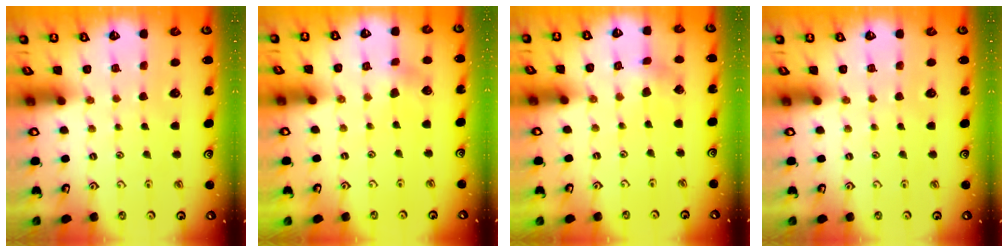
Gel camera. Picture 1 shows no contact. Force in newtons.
{"total": 4.5, "press": 4.5, "slide": 0.4}
{"total": 2.5, "press": 2.4, "slide": 0.3}
{"total": 0.0}